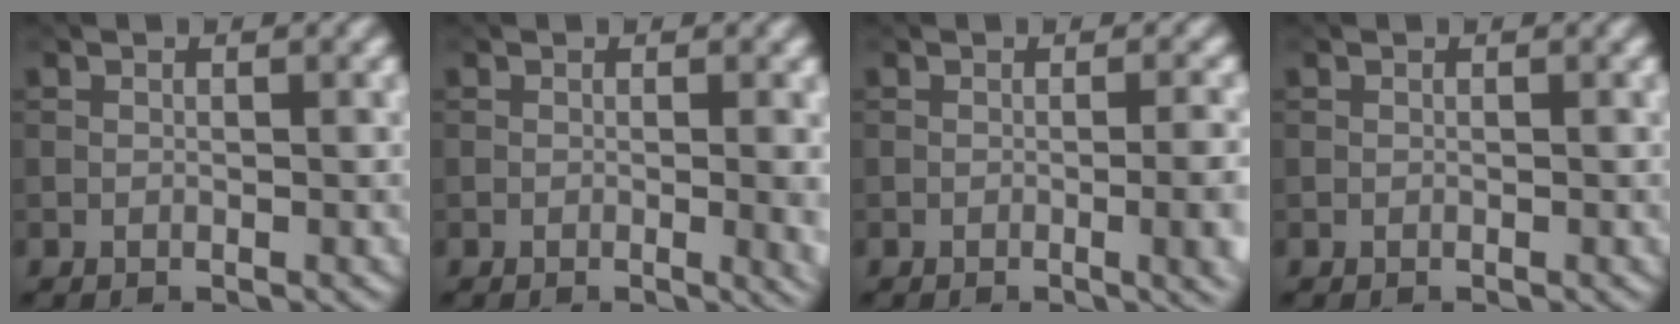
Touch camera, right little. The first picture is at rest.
{"total": 3.0, "force": [-0.2, 1.0, 2.8], "torque": [-0.026, -0.006, 0.000]}
{"total": 5.5, "force": [-0.8, 2.2, 5.0], "torque": [-0.045, -0.007, -0.004]}
{"total": 0.0}